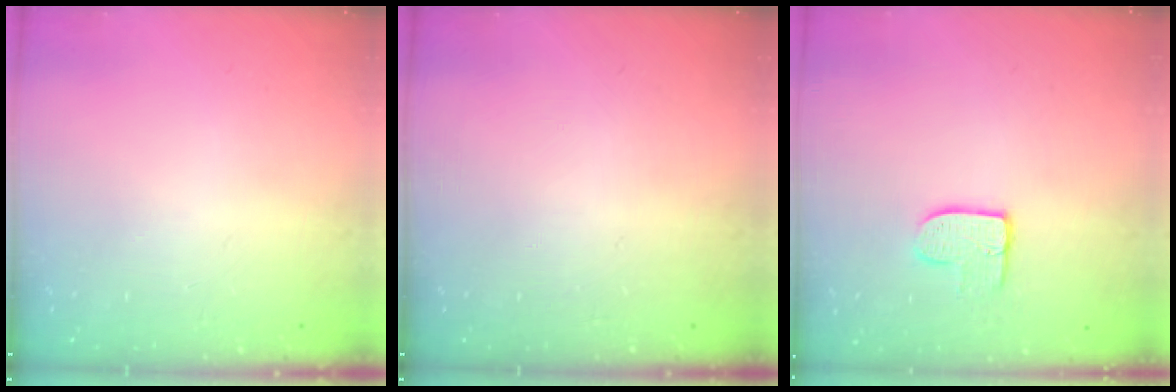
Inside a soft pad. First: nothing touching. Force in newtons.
{"total": 0.0}
{"total": 7.9, "press": 7.9, "slide": 0.5}